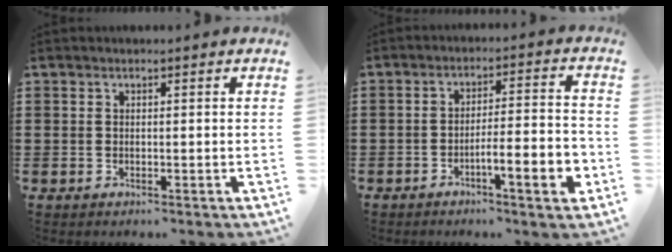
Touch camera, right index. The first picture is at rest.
{"total": 6.8, "force": [-3.2, 0.9, 6.0], "torque": [-0.088, -0.004, -0.057]}